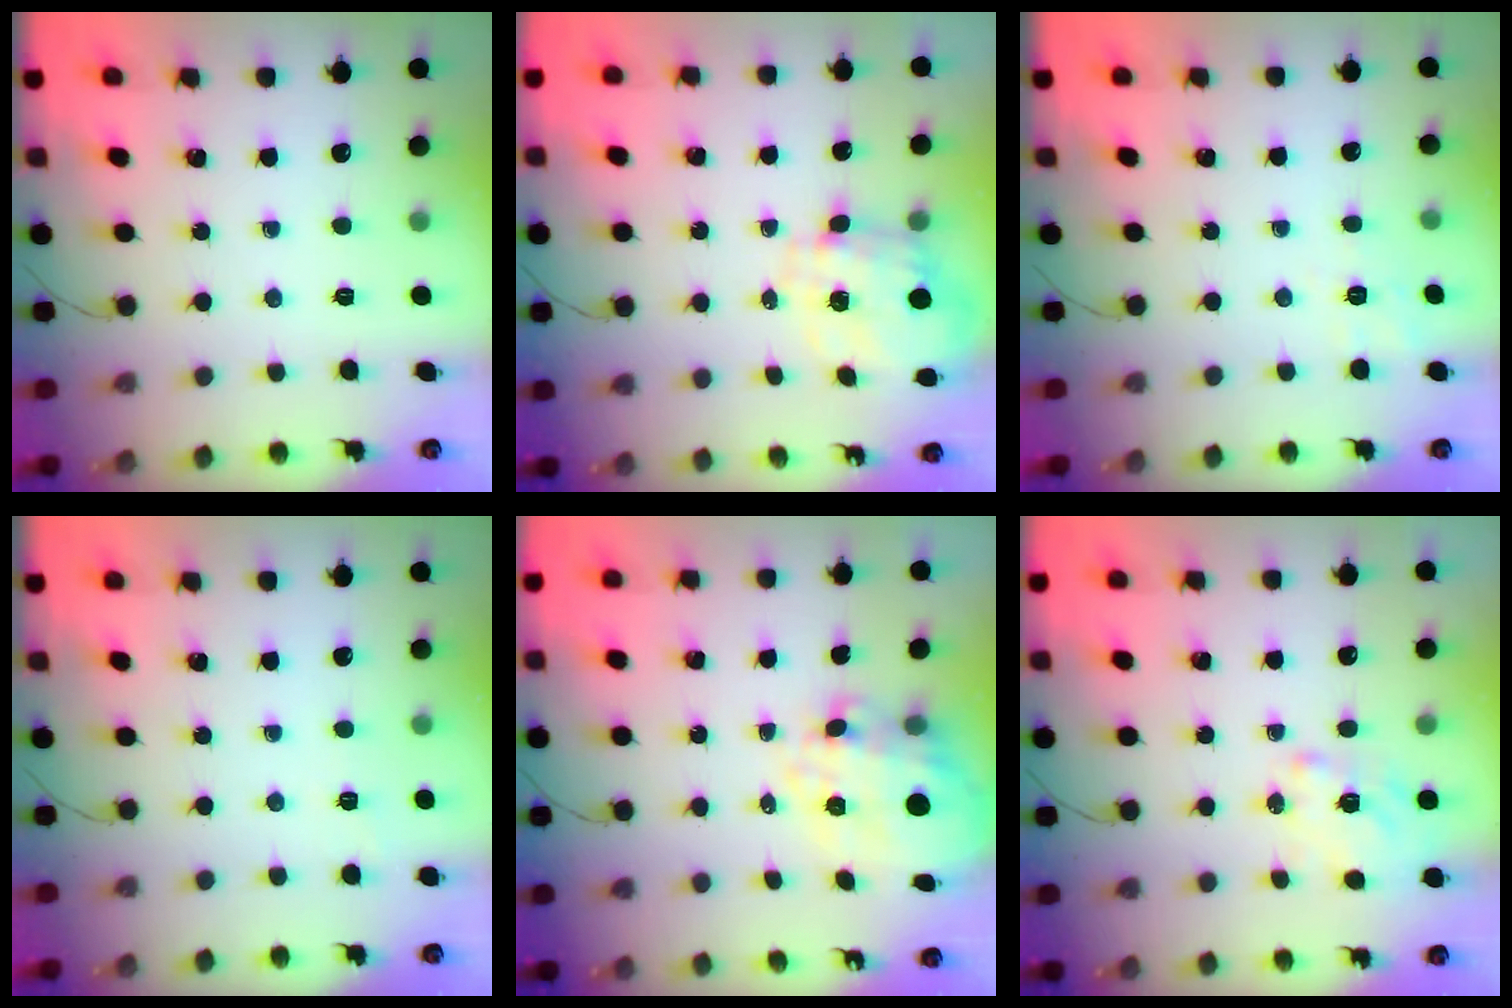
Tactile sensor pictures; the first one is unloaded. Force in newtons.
{"total": 3.7, "press": 3.4, "slide": 1.4}
{"total": 2.2, "press": 0.7, "slide": 2.0}
{"total": 3.6, "press": 3.3, "slide": 1.3}
{"total": 12.5, "press": 12.2, "slide": 2.5}
{"total": 2.3, "press": 2.3, "slide": 0.4}